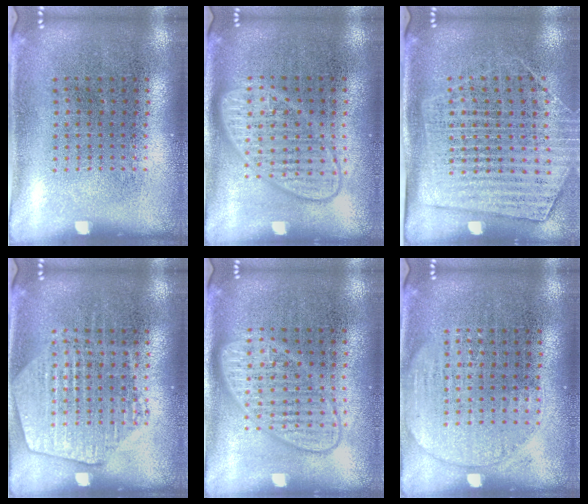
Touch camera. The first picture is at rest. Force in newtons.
{"total": 3.0, "press": 2.9, "slide": 0.5}
{"total": 1.8, "press": 1.5, "slide": 1.0}
{"total": 2.4, "press": 2.4, "slide": 0.3}
{"total": 2.1, "press": 2.1, "slide": 0.3}
{"total": 1.6, "press": 1.6, "slide": 0.0}